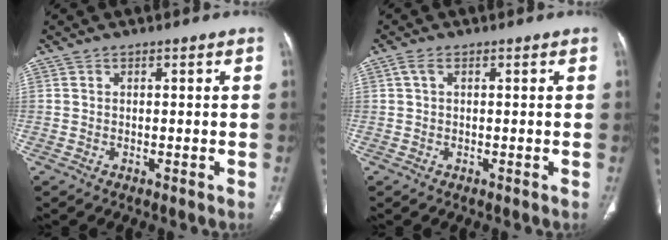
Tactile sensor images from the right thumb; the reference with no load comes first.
{"total": 1.4, "force": [0.4, 0.7, 1.2], "torque": [-0.033, 0.010, 0.009]}